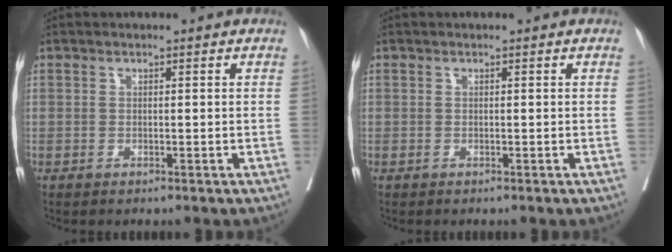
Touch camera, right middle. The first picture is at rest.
{"total": 0.0}